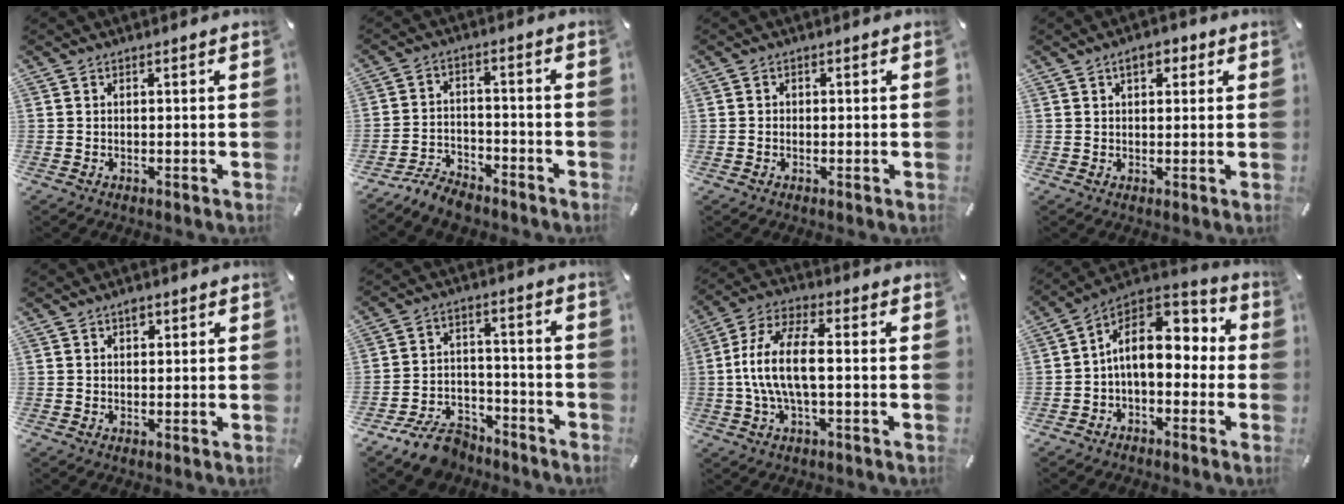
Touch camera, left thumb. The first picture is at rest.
{"total": 6.7, "force": [-6.1, 2.4, 1.7], "torque": [-0.029, 0.037, -0.117]}
{"total": 1.0, "force": [-0.3, 0.8, 0.5], "torque": [-0.009, 0.003, -0.008]}
{"total": 4.1, "force": [1.7, 2.3, 2.9], "torque": [-0.037, -0.001, 0.023]}
{"total": 1.5, "force": [0.7, 1.0, 0.8], "torque": [-0.009, 0.000, 0.012]}
{"total": 10.2, "force": [-7.8, 5.3, 3.7], "torque": [-0.052, 0.060, -0.142]}
{"total": 12.1, "force": [-0.9, 4.8, 11.1], "torque": [-0.226, -0.002, -0.018]}
{"total": 13.2, "force": [1.6, 9.2, 9.4], "torque": [-0.146, -0.007, 0.025]}